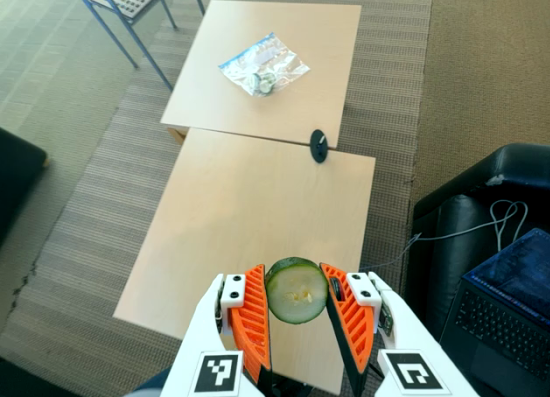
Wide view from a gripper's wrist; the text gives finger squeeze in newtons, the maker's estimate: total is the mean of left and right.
{"total": 10.5, "left": 10.1, "right": 10.9}